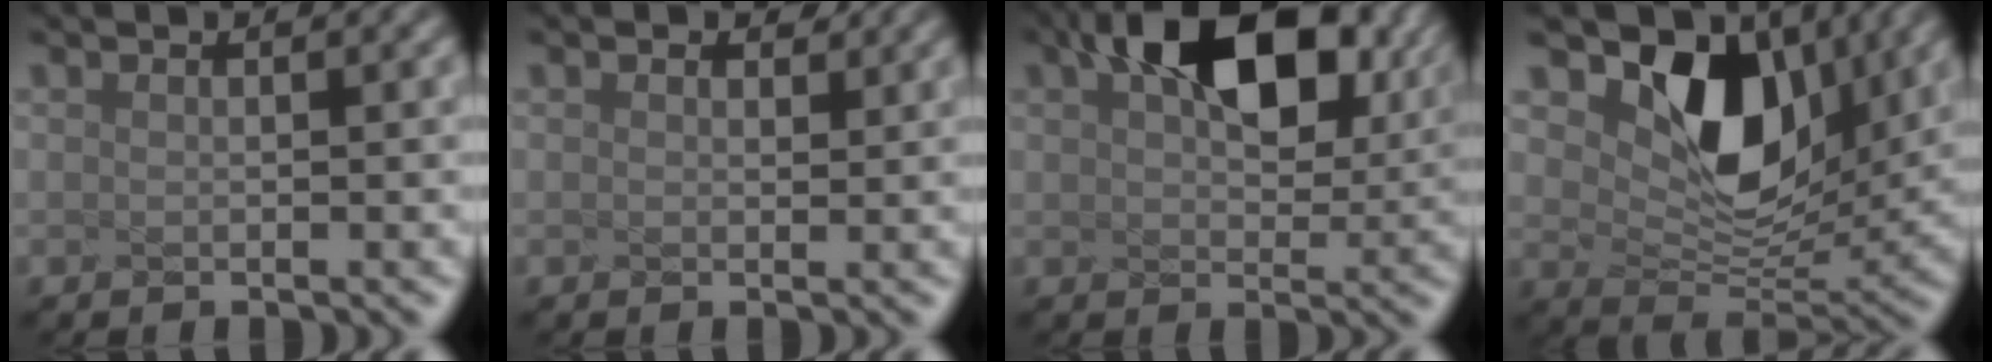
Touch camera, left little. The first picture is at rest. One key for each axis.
{"total": 0.7, "fx": 0.5, "fy": -0.4, "fz": -0.4, "tx": -0.007, "ty": -0.007, "tz": 0.021}
{"total": 8.7, "fx": 3.4, "fy": 4.5, "fz": 6.7, "tx": -0.138, "ty": 0.002, "tz": 0.102}
{"total": 5.8, "fx": 2.1, "fy": 4.0, "fz": 3.7, "tx": -0.095, "ty": -0.030, "tz": 0.079}